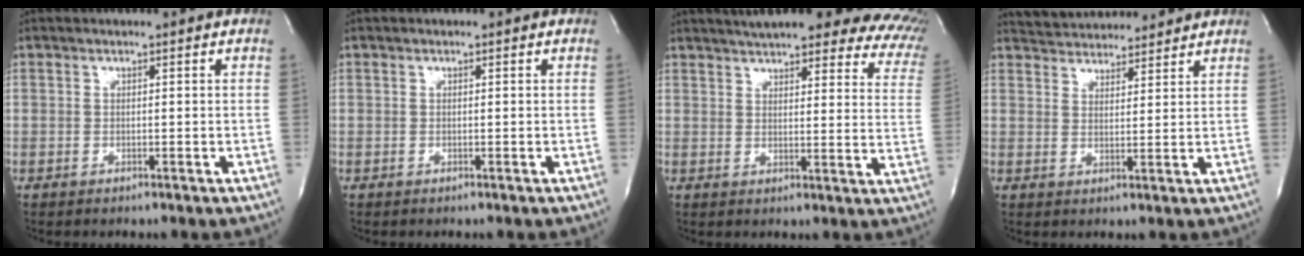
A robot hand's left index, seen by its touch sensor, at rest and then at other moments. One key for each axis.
{"total": 0.0}
{"total": 24.2, "fx": 19.9, "fy": 5.2, "fz": 12.8, "tx": -0.172, "ty": -0.032, "tz": 0.216}
{"total": 9.7, "fx": 9.3, "fy": 2.2, "fz": 1.9, "tx": -0.028, "ty": 0.017, "tz": 0.137}